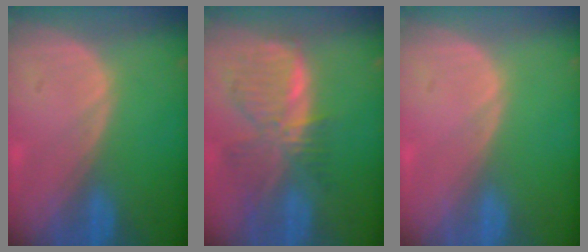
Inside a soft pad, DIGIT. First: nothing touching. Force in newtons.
{"total": 8.4, "press": 7.4, "slide": 4.1}
{"total": 0.0}